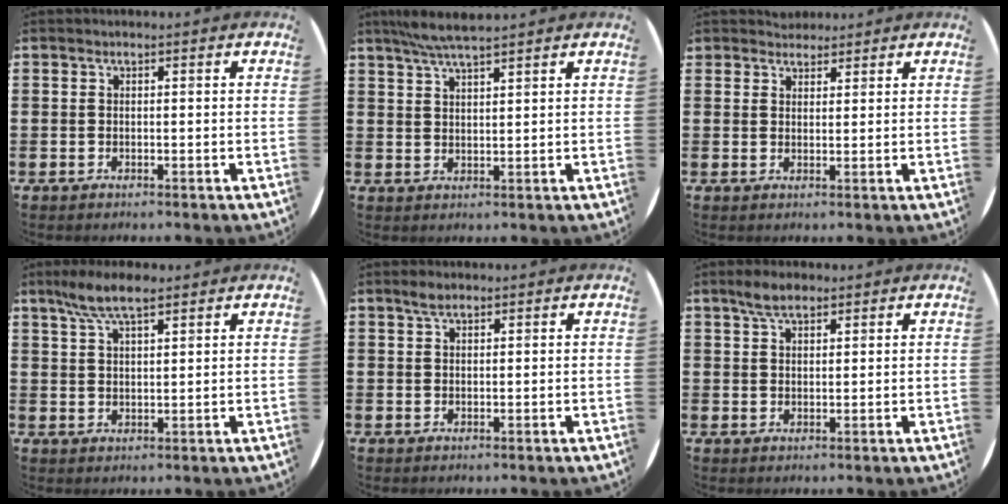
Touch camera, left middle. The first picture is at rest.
{"total": 3.5, "force": [2.9, 1.9, 0.5], "torque": [-0.012, 0.004, 0.054]}
{"total": 2.3, "force": [2.2, 0.7, -0.2], "torque": [-0.002, 0.000, 0.044]}
{"total": 6.4, "force": [4.7, 1.7, 3.9], "torque": [-0.088, -0.001, 0.085]}
{"total": 2.0, "force": [1.5, 0.8, 0.9], "torque": [-0.012, 0.001, 0.026]}
{"total": 3.7, "force": [2.9, 1.5, 1.7], "torque": [-0.031, 0.004, 0.051]}